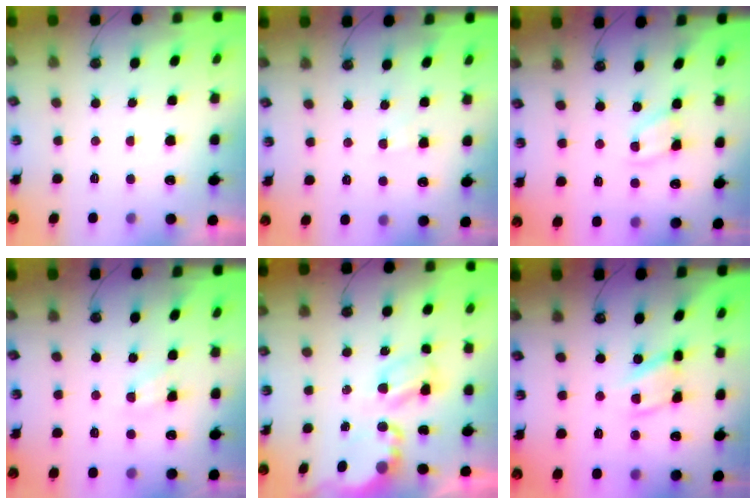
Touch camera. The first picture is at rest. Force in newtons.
{"total": 2.1, "press": 2.1, "slide": 0.4}
{"total": 2.7, "press": 2.7, "slide": 0.4}
{"total": 4.0, "press": 4.0, "slide": 0.5}
{"total": 6.0, "press": 6.0, "slide": 0.4}
{"total": 12.0, "press": 12.0, "slide": 0.8}